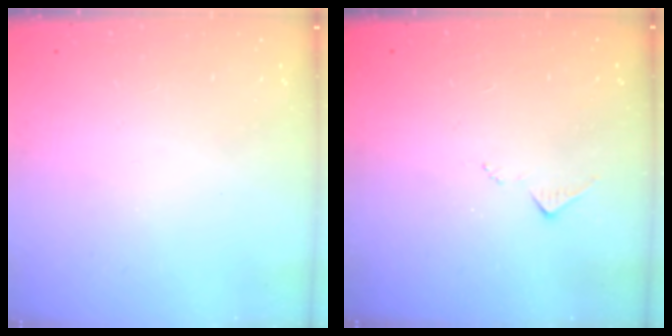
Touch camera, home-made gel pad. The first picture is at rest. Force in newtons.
{"total": 7.1, "press": 7.1, "slide": 0.8}